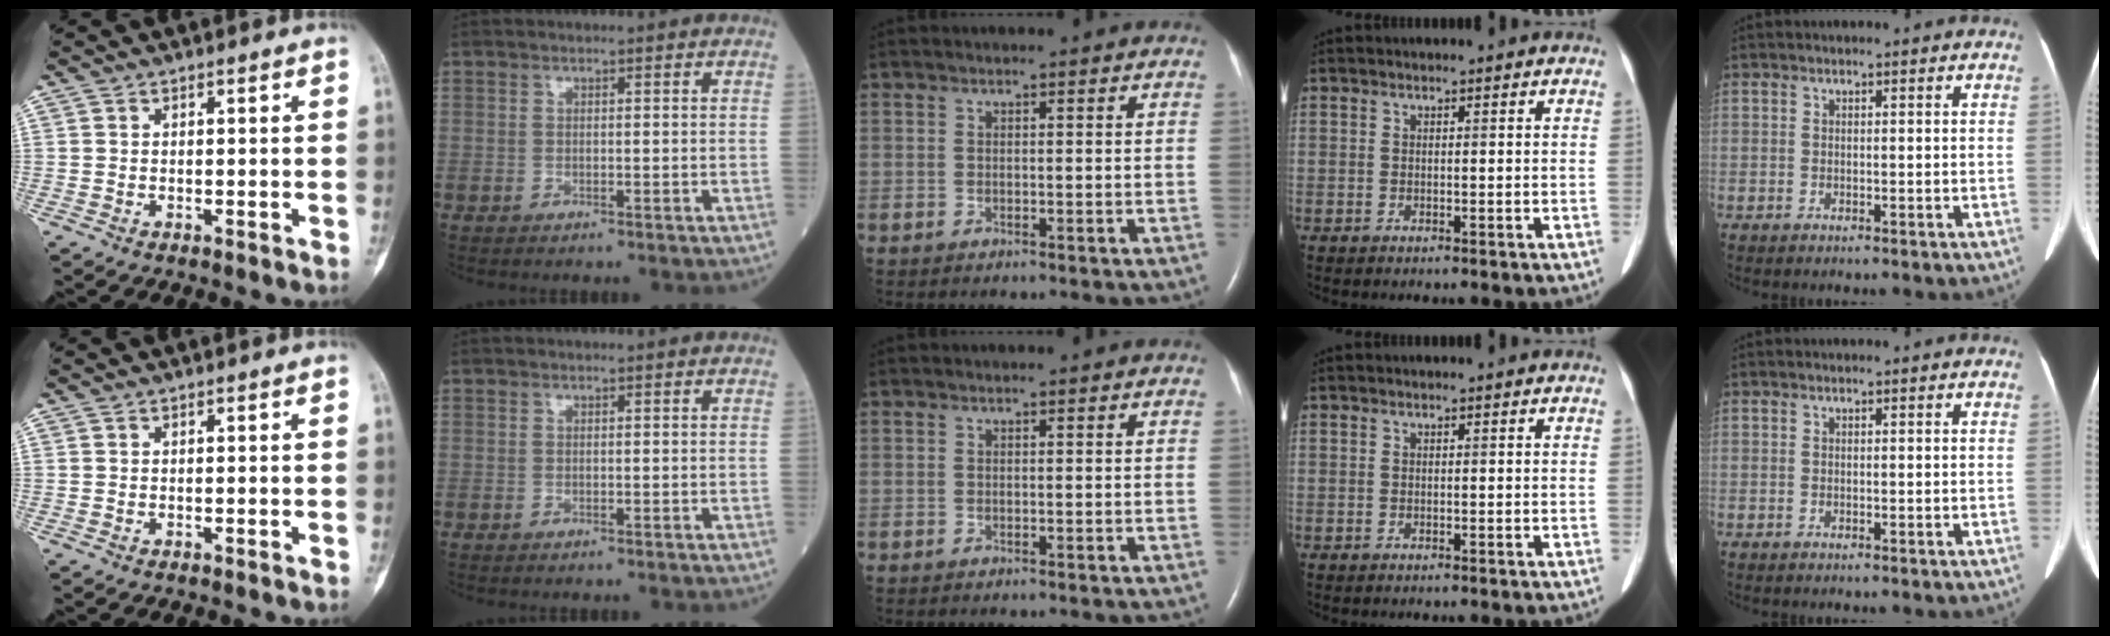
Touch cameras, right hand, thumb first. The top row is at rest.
{}